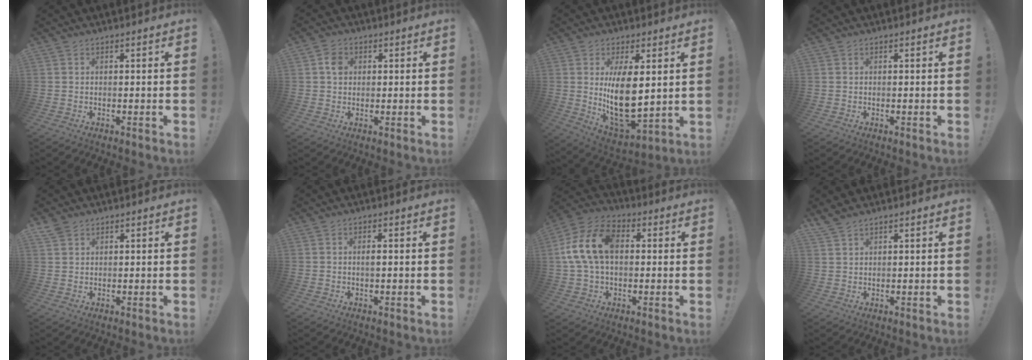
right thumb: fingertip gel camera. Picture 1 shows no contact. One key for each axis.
{"total": 3.6, "fx": 0.6, "fy": 3.0, "fz": 1.8, "tx": -0.016, "ty": 0.000, "tz": 0.007}
{"total": 15.8, "fx": 2.7, "fy": 7.8, "fz": 13.4, "tx": -0.251, "ty": -0.042, "tz": 0.052}
{"total": 0.0}
{"total": 2.5, "fx": 2.0, "fy": 1.1, "fz": 1.0, "tx": -0.019, "ty": -0.008, "tz": 0.039}
{"total": 1.2, "fx": -0.1, "fy": 0.2, "fz": 1.1, "tx": -0.017, "ty": -0.001, "tz": -0.004}
{"total": 15.4, "fx": 1.8, "fy": 10.0, "fz": 11.6, "tx": -0.227, "ty": 0.014, "tz": 0.033}
{"total": 2.3, "fx": 2.2, "fy": 0.2, "fz": 0.9, "tx": -0.018, "ty": -0.013, "tz": 0.041}